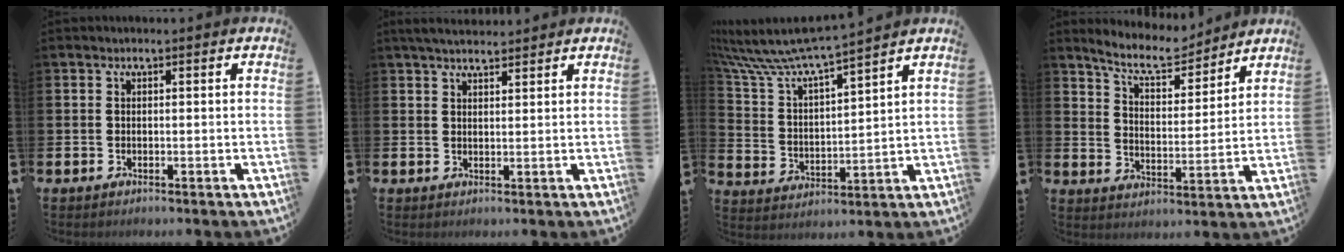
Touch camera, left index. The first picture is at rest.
{"total": 3.5, "force": [3.2, 0.7, 1.0], "torque": [-0.025, -0.008, 0.059]}
{"total": 8.3, "force": [7.9, 0.6, 2.7], "torque": [-0.099, -0.056, 0.131]}
{"total": 7.7, "force": [7.2, 1.7, 2.2], "torque": [-0.059, -0.043, 0.124]}